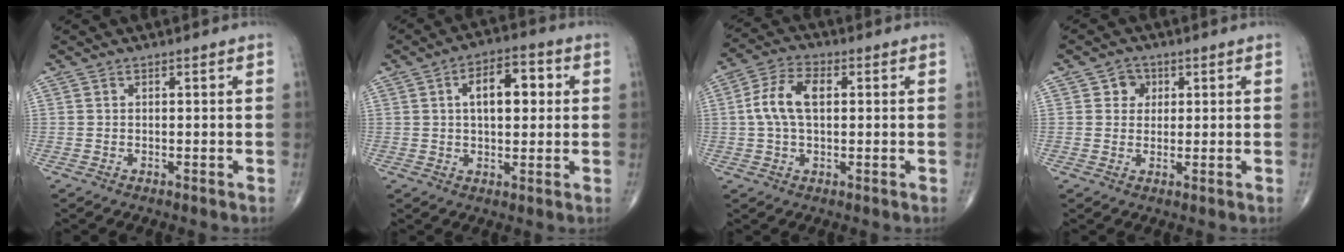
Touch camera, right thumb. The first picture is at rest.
{"total": 9.7, "force": [2.0, 5.0, 8.1], "torque": [-0.100, 0.014, 0.024]}
{"total": 8.4, "force": [1.0, 4.7, 6.9], "torque": [-0.142, 0.020, 0.016]}
{"total": 3.3, "force": [1.1, 3.0, 1.0], "torque": [0.006, 0.000, 0.011]}